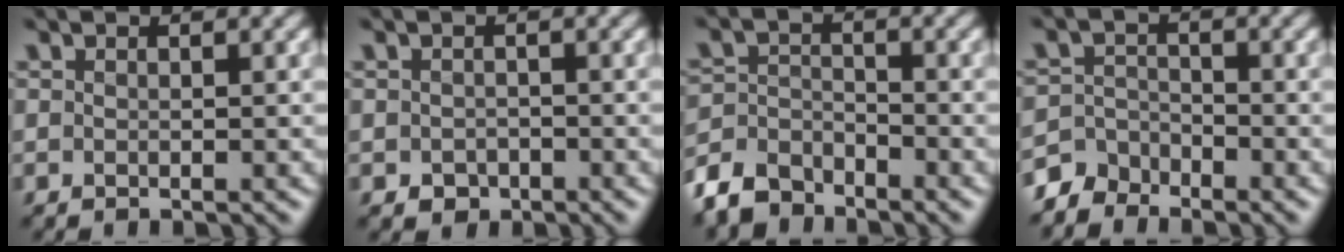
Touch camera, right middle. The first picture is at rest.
{"total": 1.1, "force": [-0.7, 0.9, 0.1], "torque": [-0.003, -0.002, -0.014]}
{"total": 4.1, "force": [-3.7, 1.6, 0.6], "torque": [-0.015, -0.005, -0.079]}
{"total": 2.8, "force": [-2.6, 1.1, -0.3], "torque": [0.009, 0.003, -0.055]}